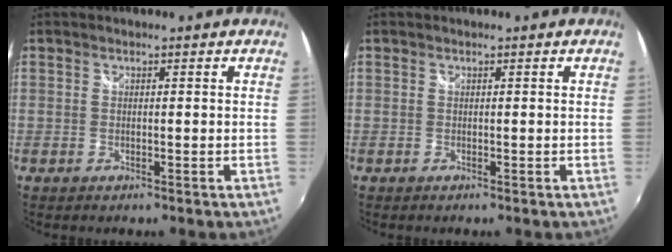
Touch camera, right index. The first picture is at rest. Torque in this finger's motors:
{"motor_torque": [0.32, 0.31, 0.00, 0.01]}